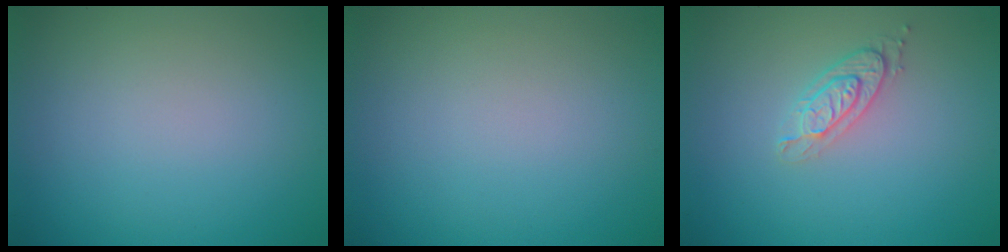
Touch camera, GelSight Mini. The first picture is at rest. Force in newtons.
{"total": 0.0}
{"total": 2.1, "press": 2.0, "slide": 0.7}